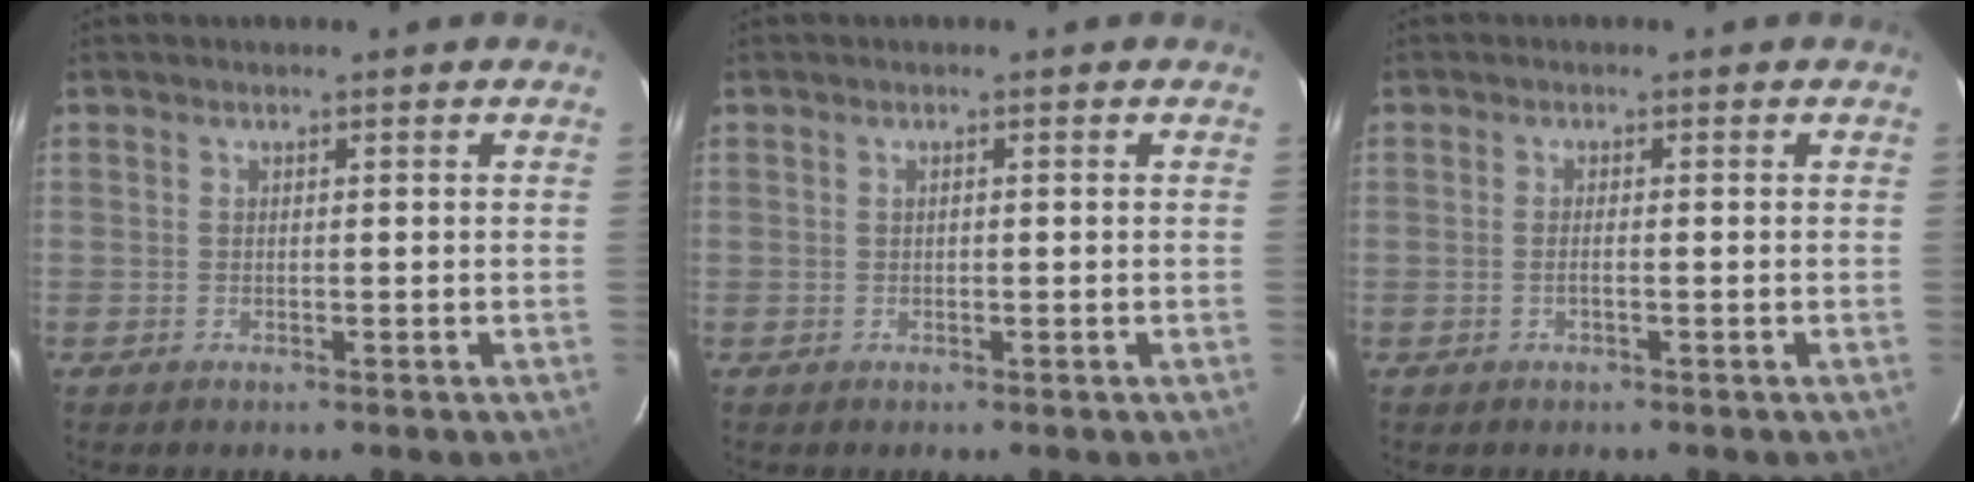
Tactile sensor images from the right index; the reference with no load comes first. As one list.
[{"total": 0.0}, {"total": 1.2, "force": [-0.4, 0.0, 1.1], "torque": [-0.022, 0.001, -0.009]}]